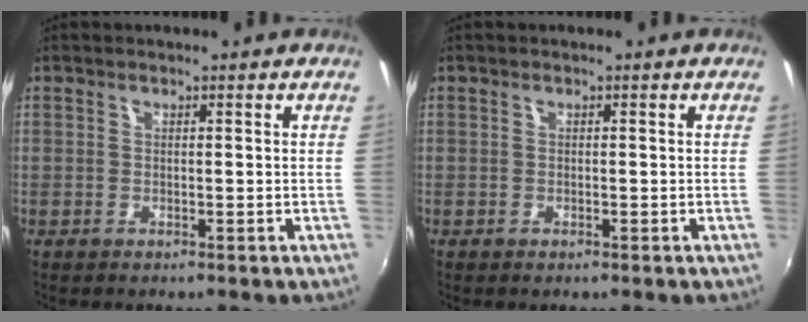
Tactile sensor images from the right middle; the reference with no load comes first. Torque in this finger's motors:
{"motor_torque": [-0.25, -0.01, 0.01, 0.00]}